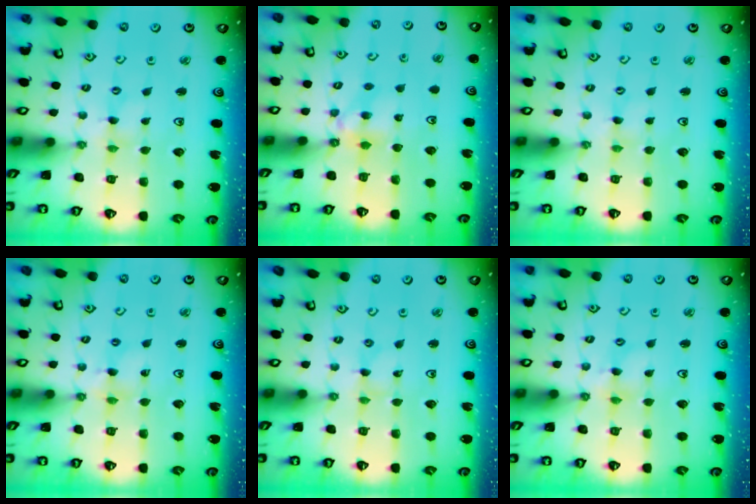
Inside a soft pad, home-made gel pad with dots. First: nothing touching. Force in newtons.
{"total": 4.9, "press": 4.8, "slide": 0.8}
{"total": 0.0}
{"total": 3.1, "press": 3.1, "slide": 0.3}
{"total": 0.0}
{"total": 2.5, "press": 2.5, "slide": 0.3}